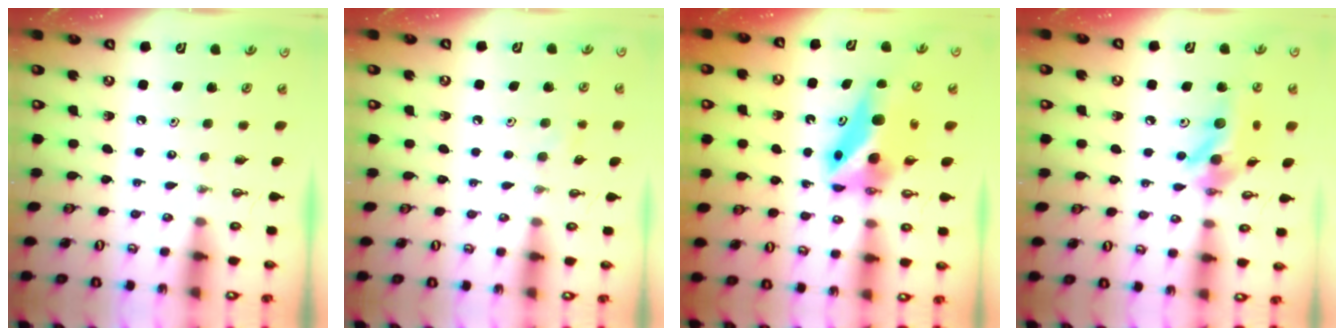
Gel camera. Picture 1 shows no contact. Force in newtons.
{"total": 6.9, "press": 6.2, "slide": 3.0}
{"total": 7.9, "press": 7.8, "slide": 0.8}
{"total": 14.0, "press": 13.7, "slide": 2.8}